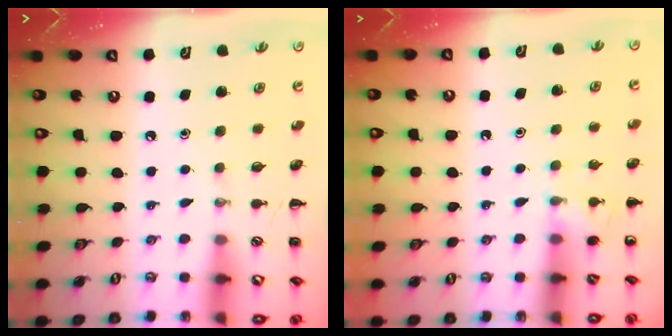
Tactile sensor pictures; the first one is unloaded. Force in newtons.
{"total": 5.8, "press": 5.5, "slide": 1.9}